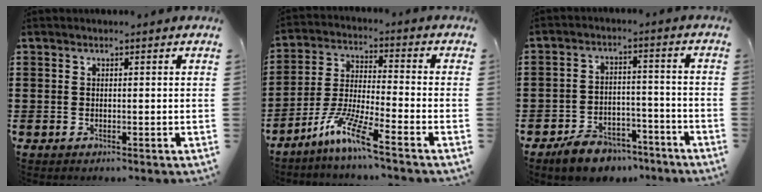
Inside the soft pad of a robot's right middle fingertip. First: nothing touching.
{"total": 8.2, "force": [-6.1, 0.5, 5.4], "torque": [-0.119, -0.010, -0.120]}
{"total": 6.4, "force": [-5.8, 2.3, 1.5], "torque": [-0.032, 0.022, -0.115]}